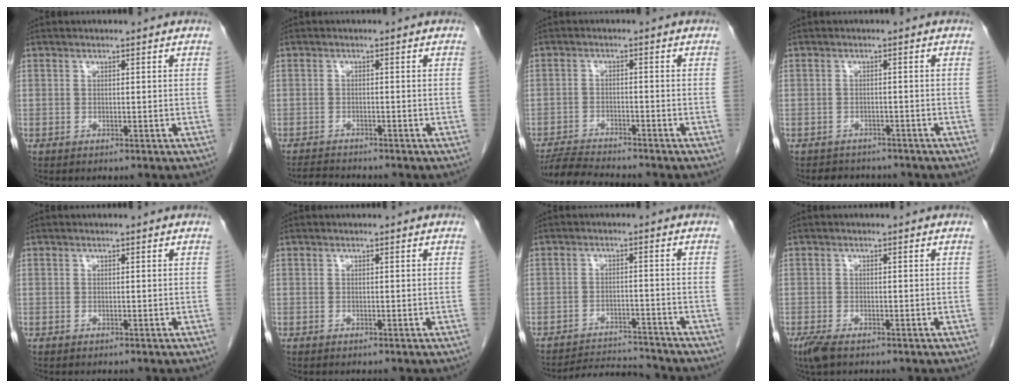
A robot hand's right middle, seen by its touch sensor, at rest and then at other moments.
{"total": 3.2, "force": [-3.1, 0.0, 0.6], "torque": [-0.012, -0.015, -0.052]}
{"total": 6.4, "force": [-6.2, -0.1, 1.7], "torque": [-0.029, -0.017, -0.107]}
{"total": 4.0, "force": [-3.6, 1.8, 0.3], "torque": [-0.006, 0.002, -0.047]}
{"total": 0.0}
{"total": 0.0}
{"total": 7.0, "force": [-7.0, -0.3, -0.2], "torque": [0.003, -0.005, -0.117]}
{"total": 2.9, "force": [-1.9, 0.9, 1.9], "torque": [-0.048, -0.009, -0.033]}